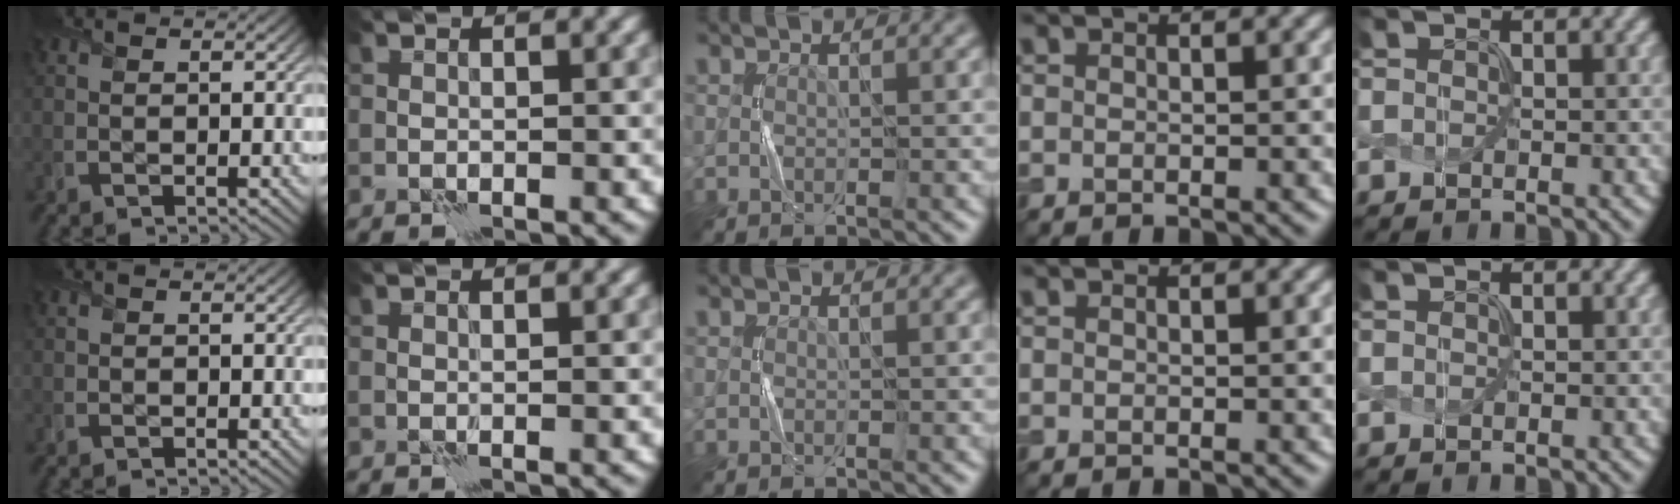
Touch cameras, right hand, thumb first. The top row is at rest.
{"little": {"total": 0.7, "force": [-0.3, -0.3, -0.6], "torque": [0.005, -0.001, 0.002]}}